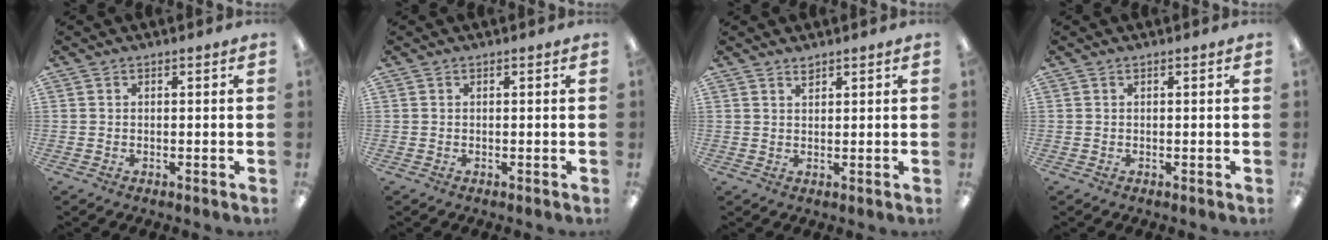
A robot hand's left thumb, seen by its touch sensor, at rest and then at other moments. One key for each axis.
{"total": 0.0}
{"total": 1.4, "fx": 1.4, "fy": 0.4, "fz": 0.3, "tx": -0.001, "ty": -0.004, "tz": 0.024}
{"total": 0.0}